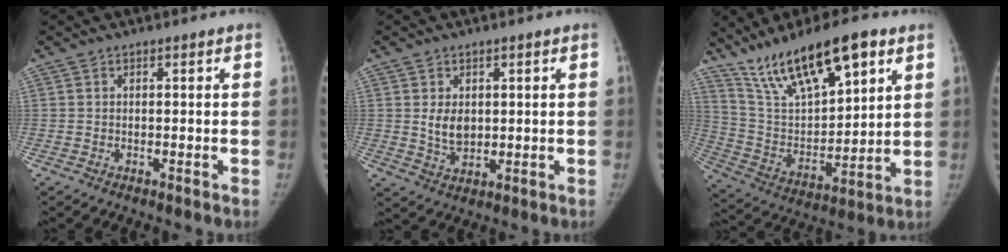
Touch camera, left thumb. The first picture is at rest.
{"total": 4.8, "force": [0.8, 3.4, 3.3], "torque": [-0.044, -0.013, 0.024]}
{"total": 19.5, "force": [12.3, 6.8, 13.5], "torque": [-0.205, -0.044, 0.232]}